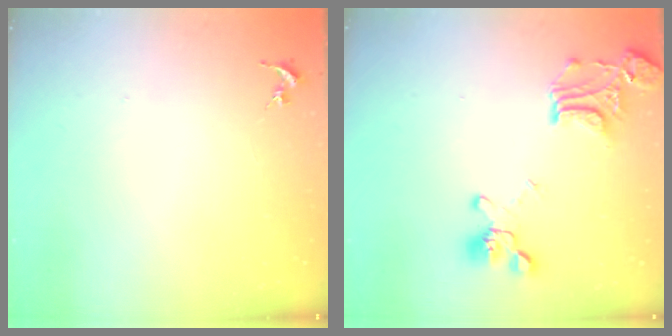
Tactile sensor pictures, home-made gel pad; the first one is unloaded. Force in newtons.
{"total": 18.3, "press": 18.2, "slide": 1.7}